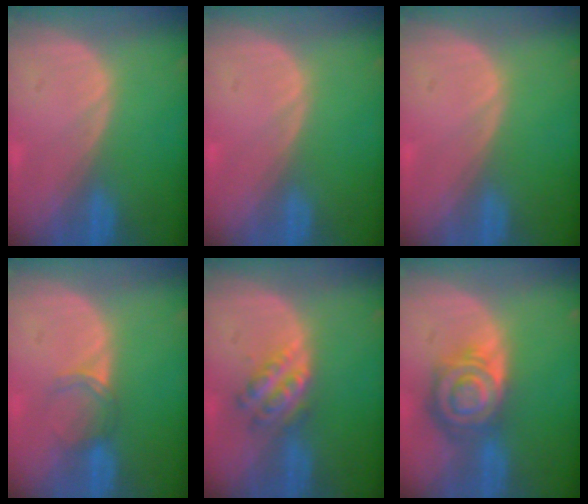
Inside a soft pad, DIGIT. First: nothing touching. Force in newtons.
{"total": 0.0}
{"total": 0.0}
{"total": 2.9, "press": 2.5, "slide": 1.5}
{"total": 5.3, "press": 4.8, "slide": 2.1}
{"total": 8.5, "press": 7.4, "slide": 4.3}